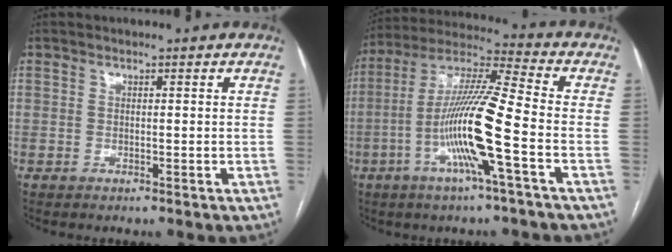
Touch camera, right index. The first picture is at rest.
{"total": 14.9, "force": [-4.4, -0.3, 14.2], "torque": [-0.278, 0.001, -0.092]}